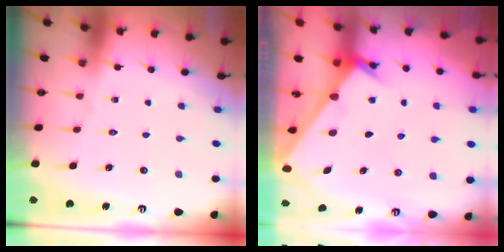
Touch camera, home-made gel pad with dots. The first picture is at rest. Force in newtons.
{"total": 2.2, "press": 2.2, "slide": 0.2}